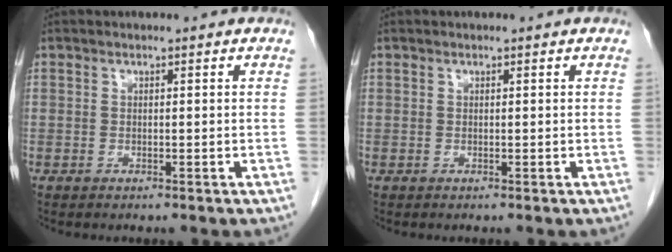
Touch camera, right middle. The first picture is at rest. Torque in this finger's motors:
{"motor_torque": [-0.01, 0.00, 0.00, 0.00]}